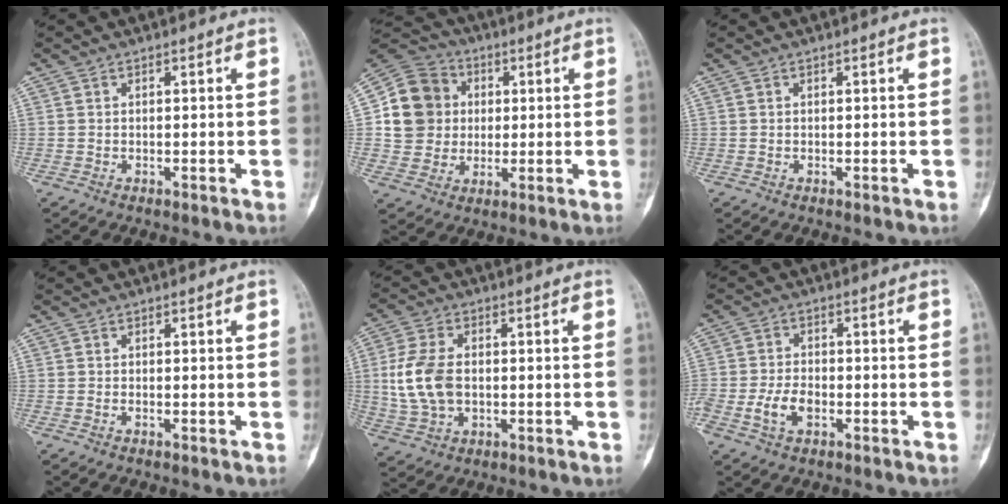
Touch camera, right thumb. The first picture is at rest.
{"total": 13.4, "force": [1.5, 12.3, 4.9], "torque": [-0.074, 0.014, 0.027]}
{"total": 0.0}
{"total": 0.0}
{"total": 10.6, "force": [0.1, 6.9, 8.1], "torque": [-0.167, 0.005, 0.006]}
{"total": 5.3, "force": [-1.9, 3.2, 3.7], "torque": [-0.074, 0.013, -0.036]}